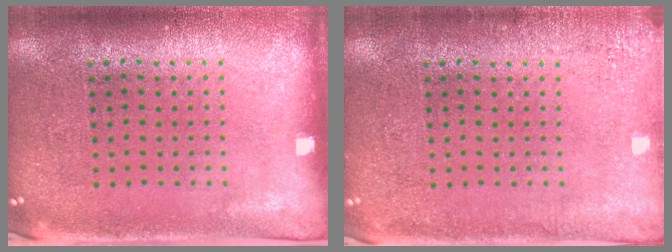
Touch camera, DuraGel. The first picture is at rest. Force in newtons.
{"total": 2.0, "press": 2.0, "slide": 0.3}